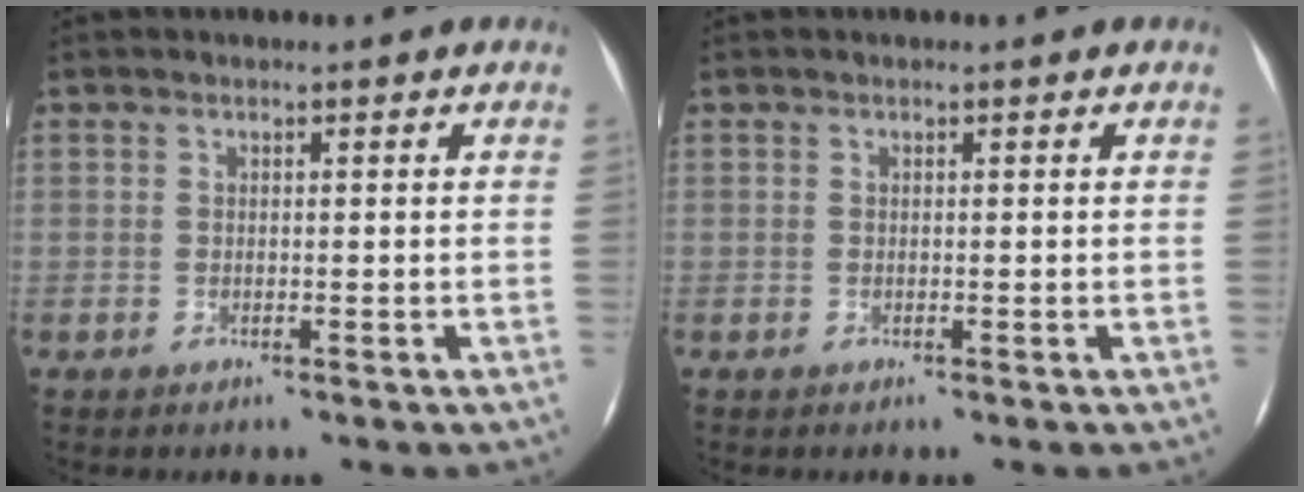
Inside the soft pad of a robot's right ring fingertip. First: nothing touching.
{"total": 0.0}